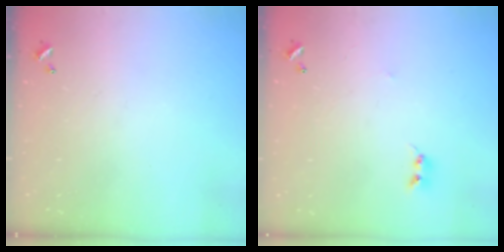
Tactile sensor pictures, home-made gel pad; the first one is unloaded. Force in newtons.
{"total": 2.7, "press": 2.7, "slide": 0.3}